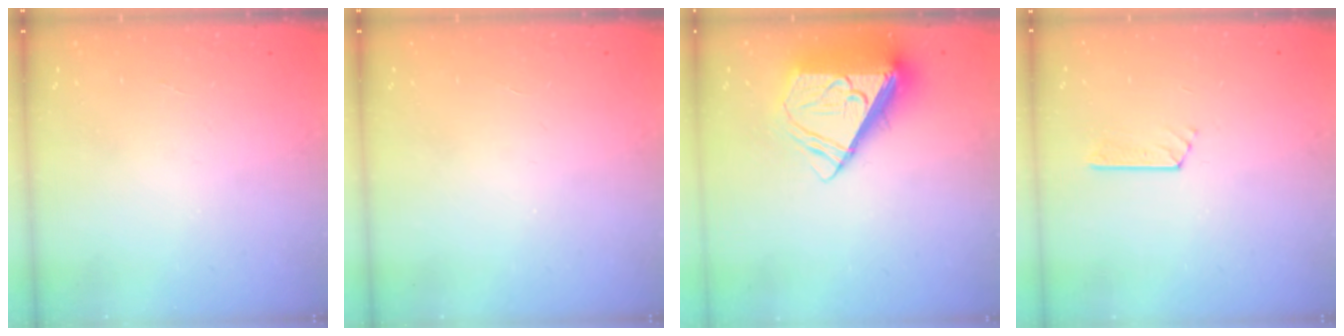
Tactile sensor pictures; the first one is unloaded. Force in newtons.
{"total": 0.0}
{"total": 10.3, "press": 10.1, "slide": 1.5}
{"total": 3.2, "press": 3.2, "slide": 0.4}